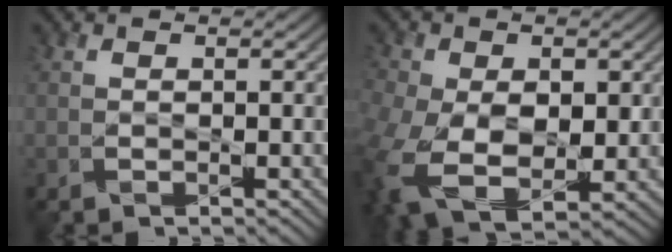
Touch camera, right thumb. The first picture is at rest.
{"total": 12.3, "force": [-2.4, 8.2, 8.8], "torque": [-0.214, -0.053, -0.022]}